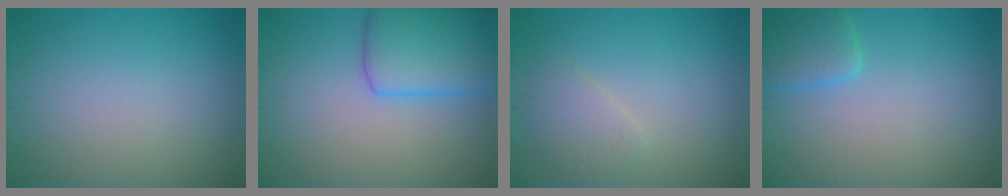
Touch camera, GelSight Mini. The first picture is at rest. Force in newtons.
{"total": 5.7, "press": 5.7, "slide": 0.2}
{"total": 2.1, "press": 2.1, "slide": 0.1}
{"total": 2.6, "press": 2.6, "slide": 0.2}